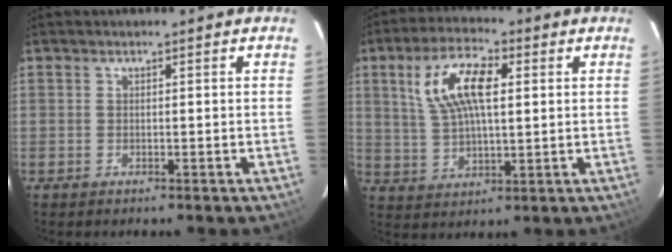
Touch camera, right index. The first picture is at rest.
{"total": 12.3, "force": [3.6, 5.2, 10.5], "torque": [-0.208, 0.020, 0.073]}